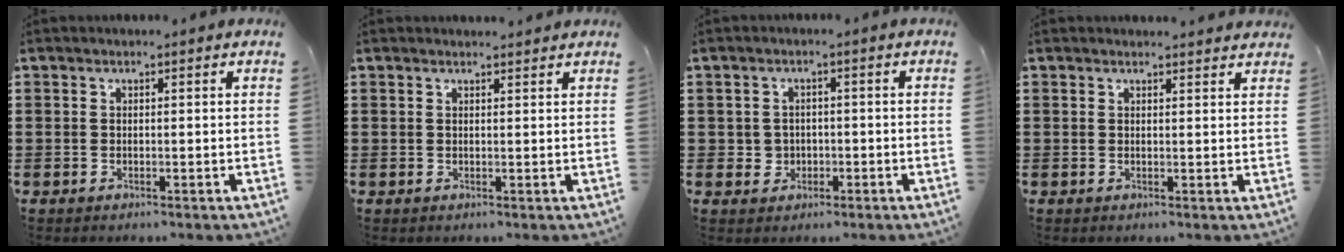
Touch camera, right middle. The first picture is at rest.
{"total": 1.1, "force": [1.1, 0.1, 0.0], "torque": [0.005, -0.006, 0.020]}
{"total": 2.5, "force": [-0.6, 2.4, 0.5], "torque": [-0.019, 0.004, -0.015]}
{"total": 1.3, "force": [1.3, 0.1, -0.1], "torque": [0.005, -0.005, 0.023]}